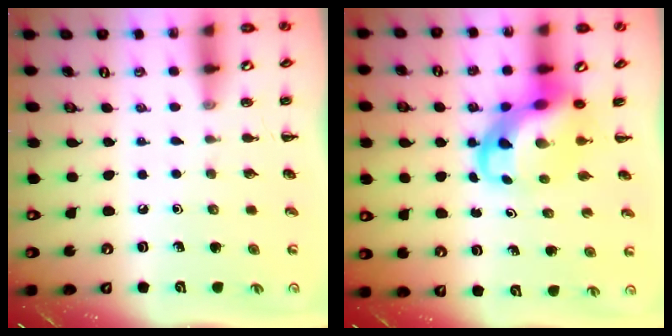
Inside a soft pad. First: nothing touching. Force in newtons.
{"total": 7.2, "press": 6.9, "slide": 2.0}